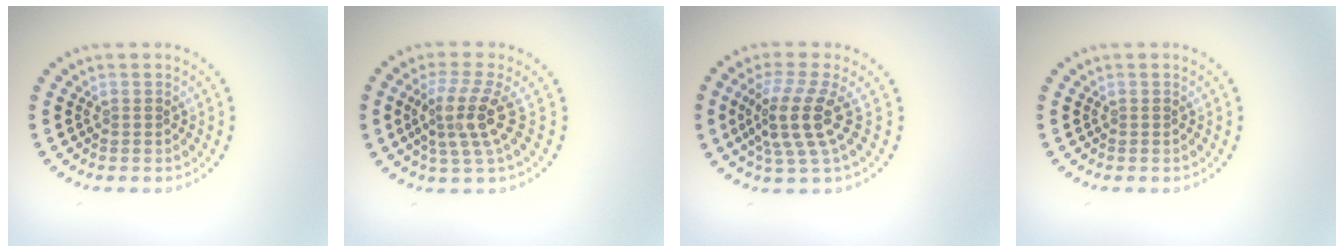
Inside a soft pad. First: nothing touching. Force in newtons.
{"total": 3.9, "press": 2.7, "slide": 2.7}
{"total": 4.3, "press": 3.2, "slide": 2.9}
{"total": 0.0}